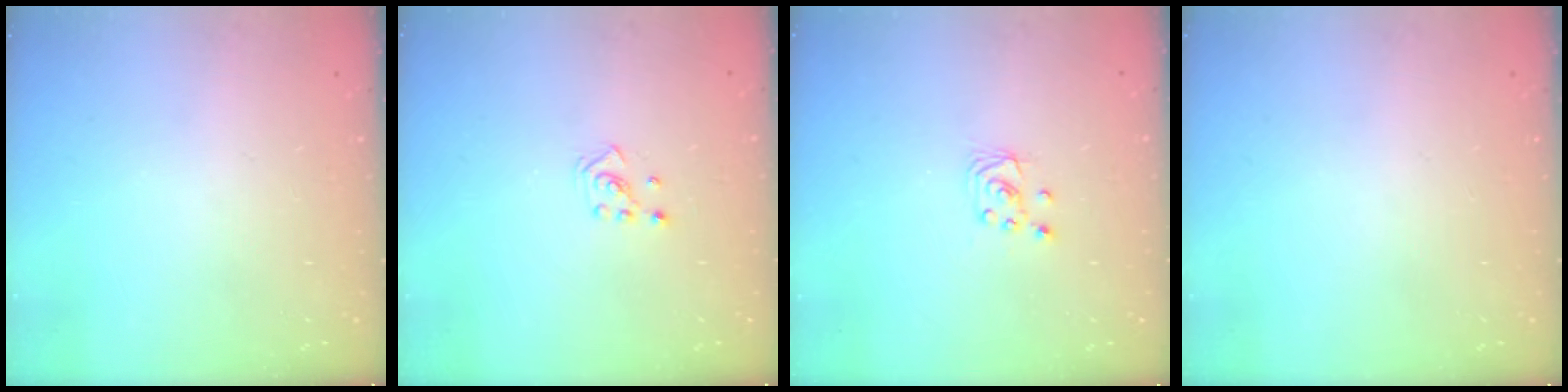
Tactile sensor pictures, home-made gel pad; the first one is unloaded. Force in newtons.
{"total": 2.1, "press": 1.9, "slide": 0.8}
{"total": 2.7, "press": 2.7, "slide": 0.2}
{"total": 0.0}